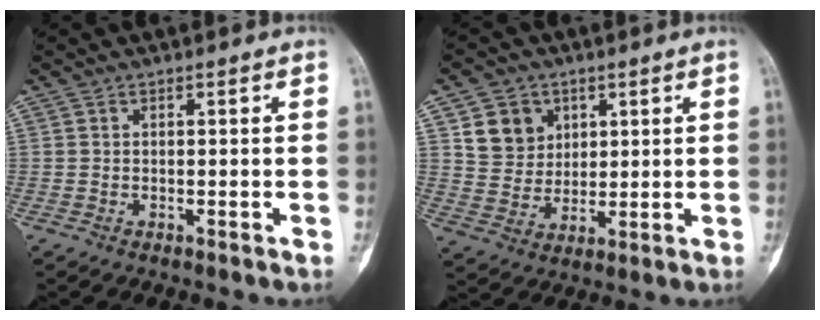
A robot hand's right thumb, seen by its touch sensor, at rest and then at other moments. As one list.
[{"total": 8.5, "force": [3.6, 7.2, 2.8], "torque": [-0.018, -0.017, 0.071]}]